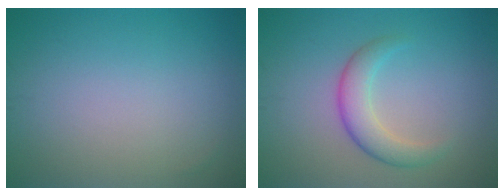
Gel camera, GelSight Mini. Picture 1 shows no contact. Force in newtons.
{"total": 3.2, "press": 3.2, "slide": 0.0}